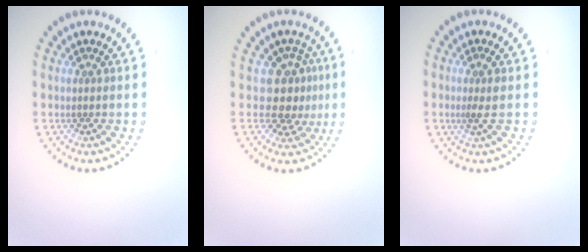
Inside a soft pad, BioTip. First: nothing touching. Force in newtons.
{"total": 3.3, "press": 2.4, "slide": 2.2}
{"total": 1.4, "press": 1.1, "slide": 0.8}